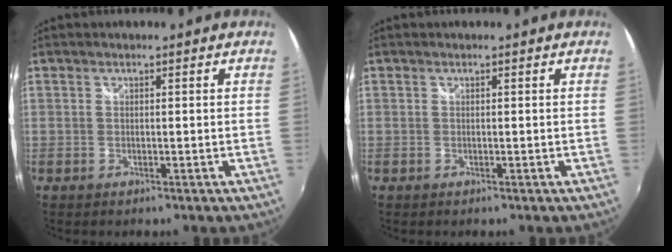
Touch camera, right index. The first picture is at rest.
{"total": 0.0}